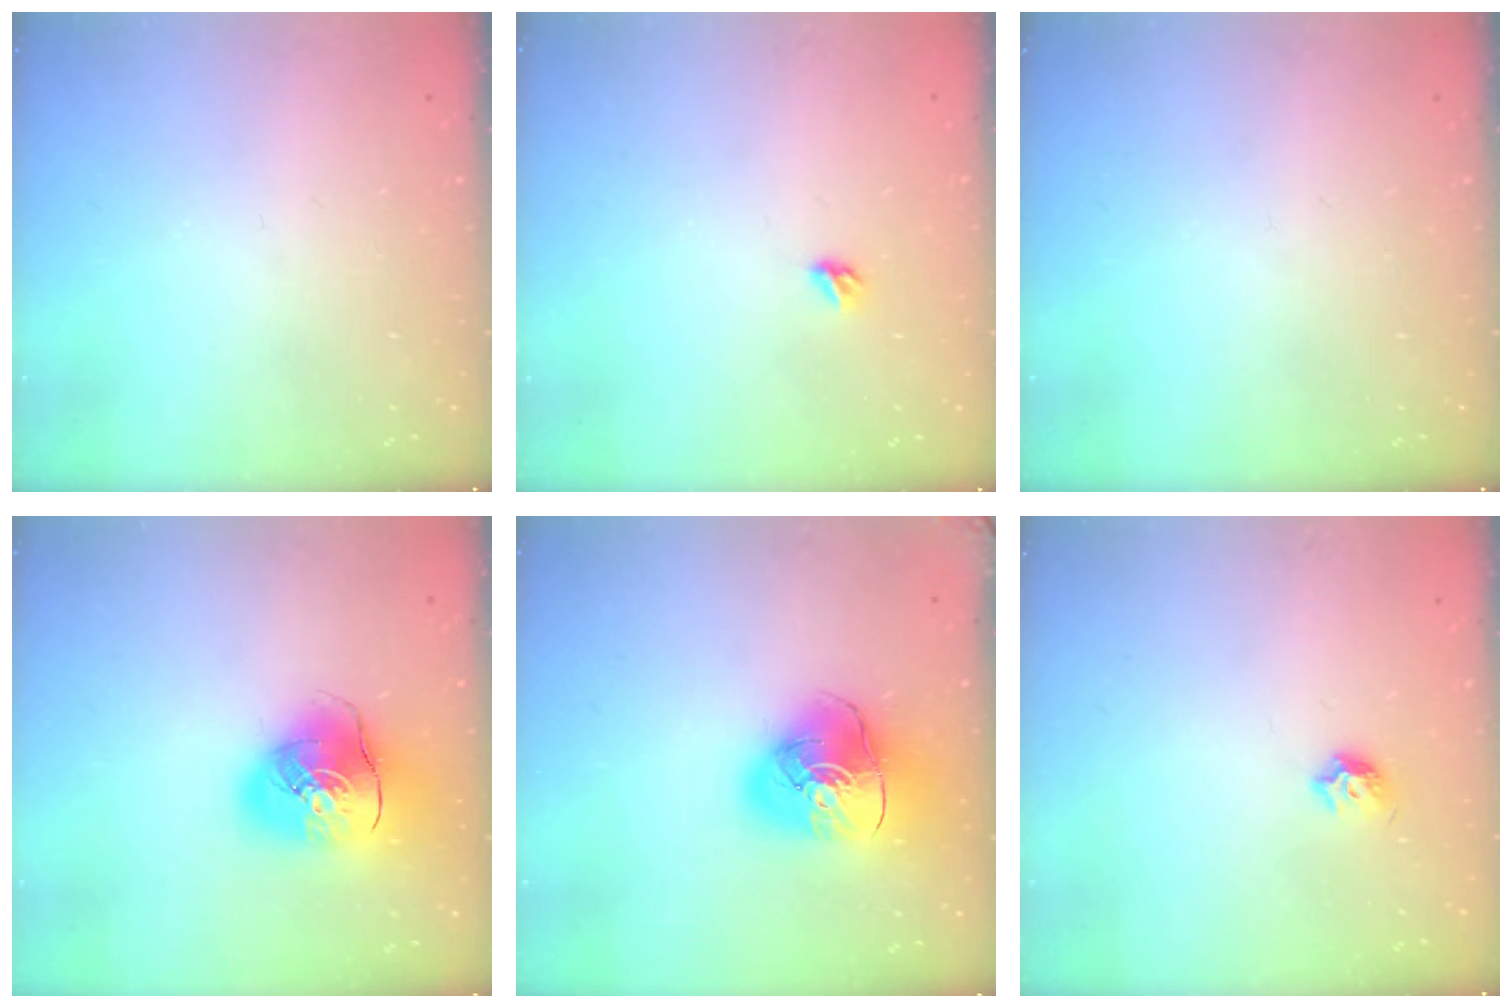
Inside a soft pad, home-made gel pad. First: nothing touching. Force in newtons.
{"total": 3.5, "press": 3.5, "slide": 0.8}
{"total": 0.0}
{"total": 14.8, "press": 14.5, "slide": 2.6}
{"total": 14.6, "press": 14.4, "slide": 2.1}
{"total": 4.9, "press": 4.8, "slide": 0.8}